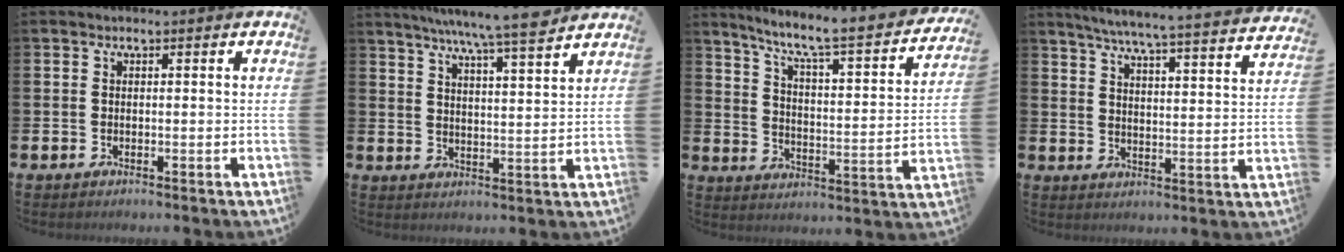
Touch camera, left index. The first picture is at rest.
{"total": 7.8, "force": [7.2, -0.2, 2.9], "torque": [-0.065, -0.041, 0.127]}
{"total": 6.8, "force": [5.8, 0.5, 3.5], "torque": [-0.092, -0.051, 0.089]}
{"total": 5.9, "force": [5.6, -0.4, 2.0], "torque": [-0.055, -0.047, 0.092]}